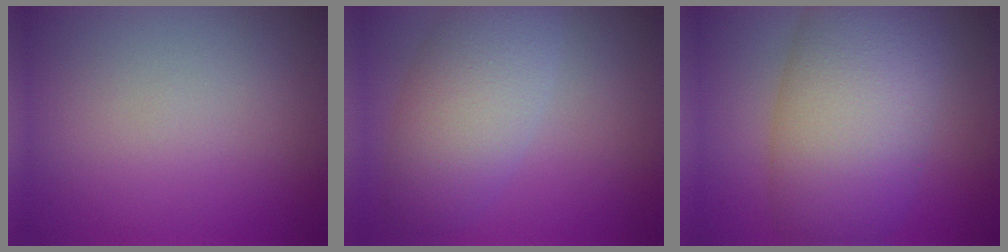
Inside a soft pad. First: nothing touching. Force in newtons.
{"total": 6.1, "press": 6.0, "slide": 0.3}
{"total": 10.5, "press": 10.5, "slide": 0.1}